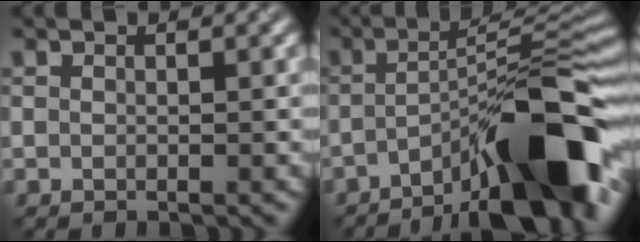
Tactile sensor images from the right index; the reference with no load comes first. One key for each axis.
{"total": 14.1, "fx": -8.4, "fy": 3.0, "fz": 10.9, "tx": -0.164, "ty": 0.022, "tz": -0.122}